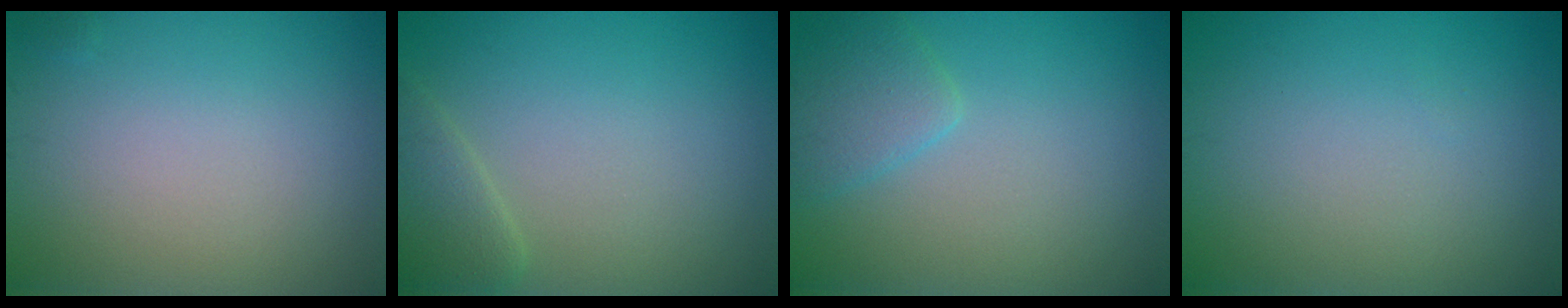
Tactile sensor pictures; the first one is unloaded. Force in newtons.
{"total": 2.2, "press": 2.2, "slide": 0.2}
{"total": 2.5, "press": 2.5, "slide": 0.2}
{"total": 0.0}